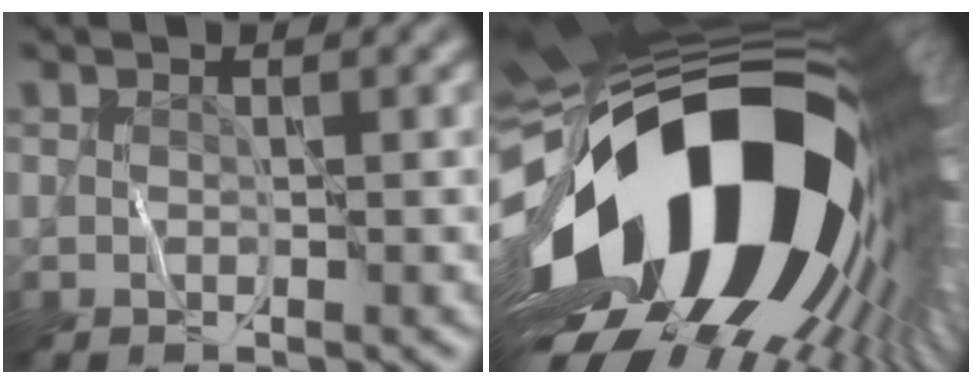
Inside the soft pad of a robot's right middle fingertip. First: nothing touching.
{"total": 21.5, "force": [-2.9, 11.9, 17.7], "torque": [-0.315, -0.064, -0.045]}